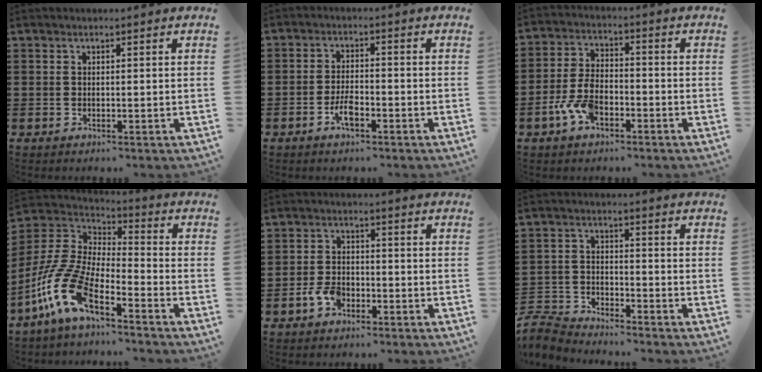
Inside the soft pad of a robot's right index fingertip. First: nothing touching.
{"total": 3.8, "force": [-1.9, 1.4, 2.9], "torque": [-0.064, 0.000, -0.039]}
{"total": 6.4, "force": [-3.1, 3.3, 4.5], "torque": [-0.116, 0.002, -0.067]}
{"total": 12.1, "force": [-8.2, 3.5, 8.1], "torque": [-0.218, -0.010, -0.176]}
{"total": 4.0, "force": [-2.3, 2.3, 2.4], "torque": [-0.064, 0.000, -0.048]}
{"total": 4.9, "force": [-4.8, 1.0, 0.4], "torque": [-0.036, -0.002, -0.105]}